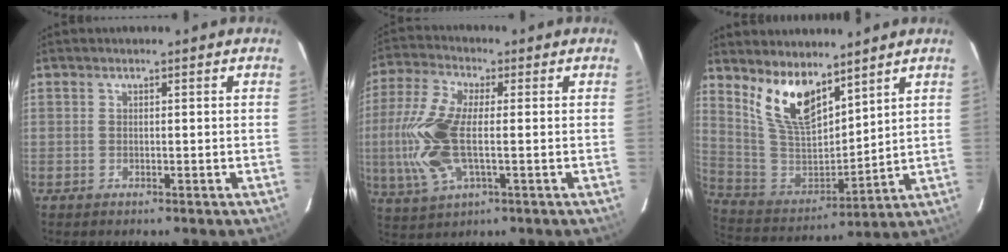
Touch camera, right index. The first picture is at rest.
{"total": 14.2, "force": [-1.1, 5.9, 12.9], "torque": [-0.289, 0.000, -0.024]}
{"total": 13.7, "force": [9.3, 5.6, 8.3], "torque": [-0.162, -0.007, 0.196]}